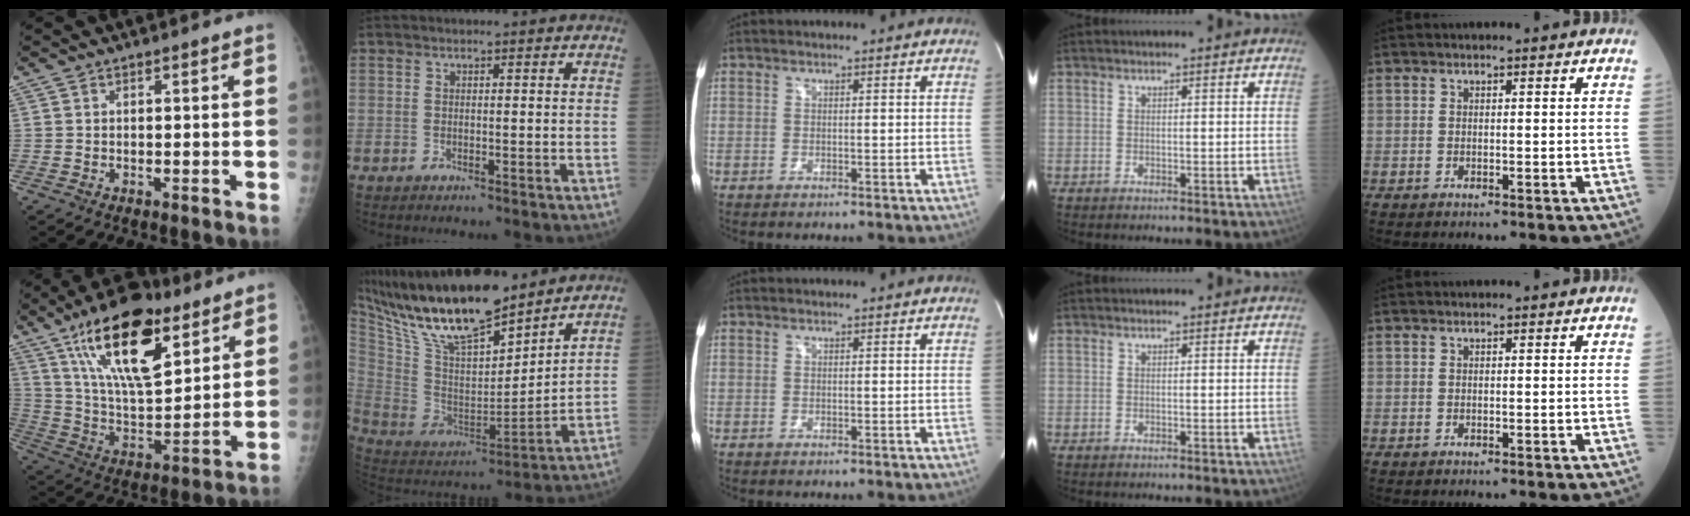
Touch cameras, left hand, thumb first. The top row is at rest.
{"thumb": {"total": 23.0, "force": [12.6, 9.7, 16.6], "torque": [-0.259, -0.048, 0.225]}, "index": {"total": 20.7, "force": [17.0, 4.3, 11.1], "torque": [-0.216, -0.001, 0.318]}}